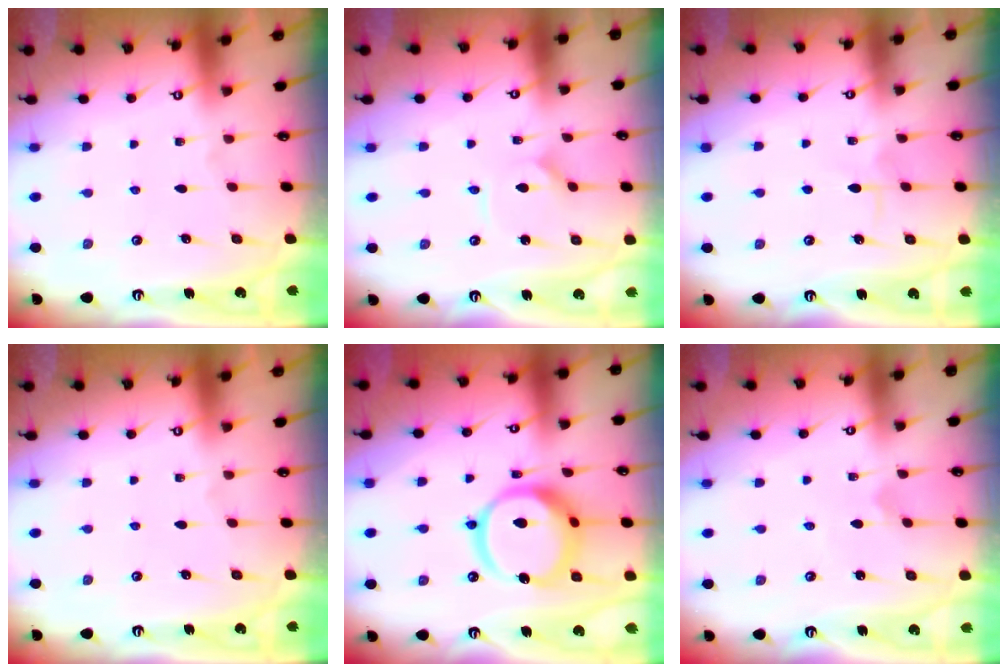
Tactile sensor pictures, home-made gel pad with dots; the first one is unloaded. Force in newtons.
{"total": 1.5, "press": 1.5, "slide": 0.1}
{"total": 4.4, "press": 4.4, "slide": 0.5}
{"total": 0.0}
{"total": 16.8, "press": 16.6, "slide": 2.3}
{"total": 0.0}